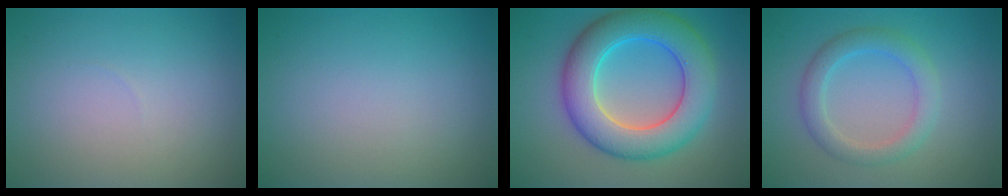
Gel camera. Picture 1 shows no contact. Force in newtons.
{"total": 0.0}
{"total": 9.0, "press": 9.0, "slide": 0.1}
{"total": 3.2, "press": 3.2, "slide": 0.1}